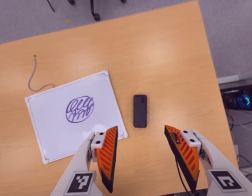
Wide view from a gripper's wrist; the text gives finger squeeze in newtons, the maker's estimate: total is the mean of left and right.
{"total": 0.0}